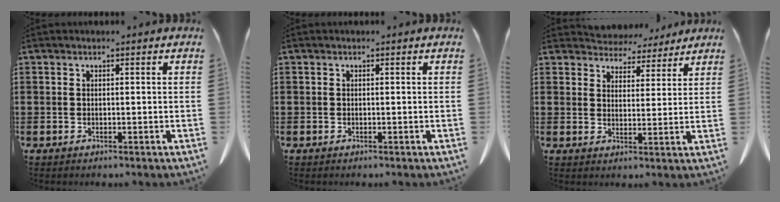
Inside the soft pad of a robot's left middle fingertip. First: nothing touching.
{"total": 0.0}
{"total": 4.8, "force": [4.7, 1.3, 0.0], "torque": [-0.015, -0.027, 0.084]}